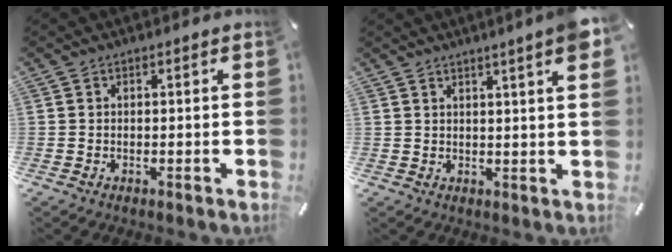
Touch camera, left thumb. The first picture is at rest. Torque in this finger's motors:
{"motor_torque": [2.89, 1.27, 1.34, -1.43, 0.19]}